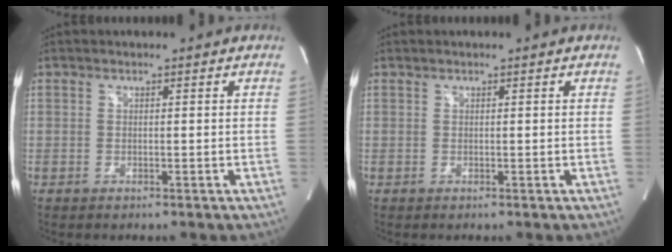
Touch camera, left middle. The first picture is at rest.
{"total": 0.0}